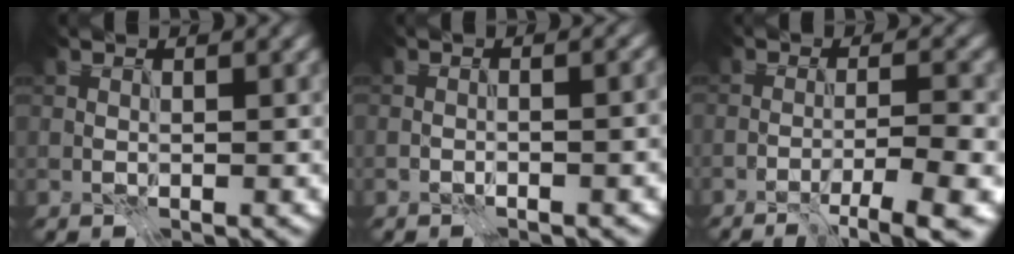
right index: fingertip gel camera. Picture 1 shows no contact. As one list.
[{"total": 3.0, "force": [-0.1, 1.2, 2.7], "torque": [-0.005, 0.020, -0.019]}, {"total": 6.1, "force": [-2.6, 1.3, 5.3], "torque": [-0.059, -0.007, -0.035]}]